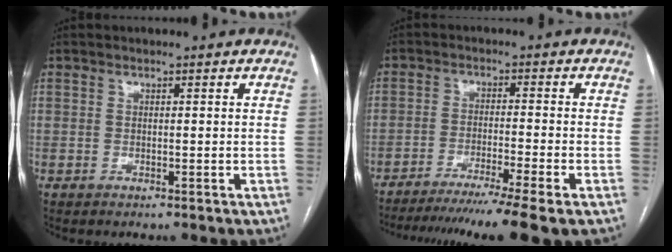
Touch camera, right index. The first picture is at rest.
{"total": 14.3, "force": [-11.5, -1.7, 8.3], "torque": [-0.118, -0.037, -0.179]}